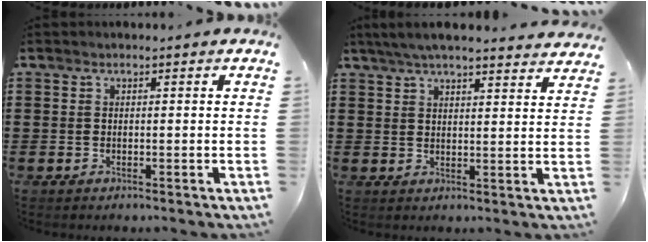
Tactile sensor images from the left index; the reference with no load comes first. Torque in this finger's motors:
{"motor_torque": [2.14, 0.00, 0.54, 0.10]}